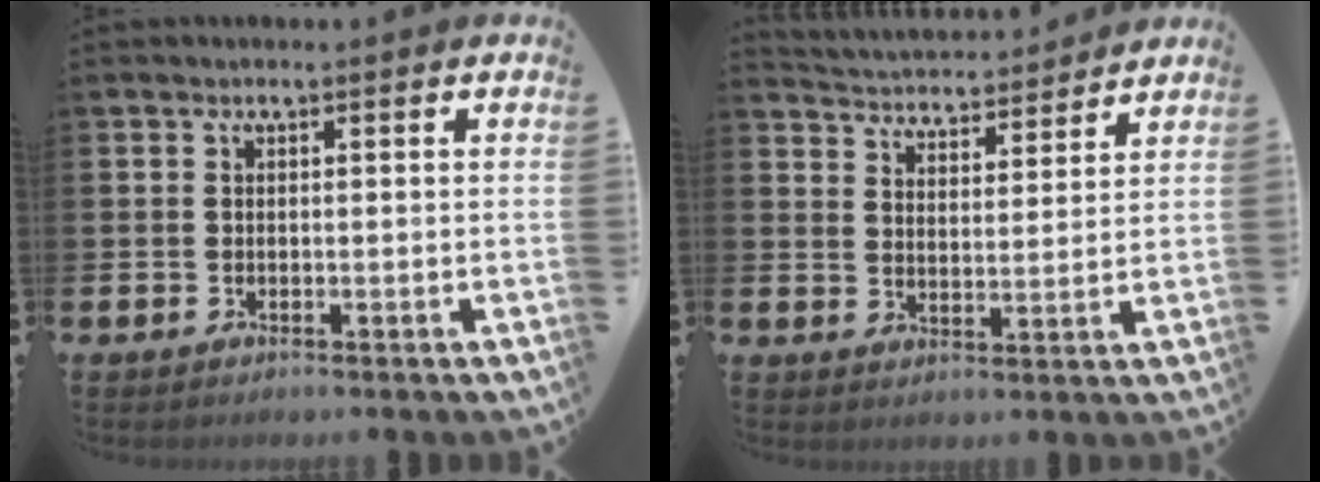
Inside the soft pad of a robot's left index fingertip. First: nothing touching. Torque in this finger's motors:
{"motor_torque": [0.27, -0.41, 0.11, 0.04]}